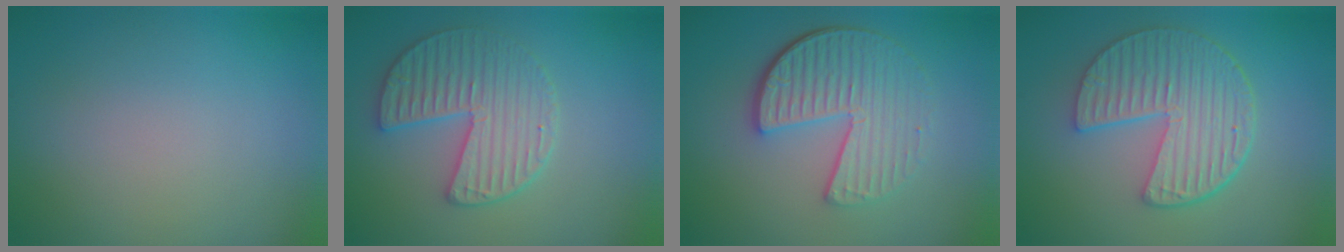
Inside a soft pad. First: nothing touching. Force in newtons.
{"total": 4.0, "press": 3.8, "slide": 1.3}
{"total": 5.5, "press": 4.1, "slide": 3.6}
{"total": 6.2, "press": 4.7, "slide": 4.0}